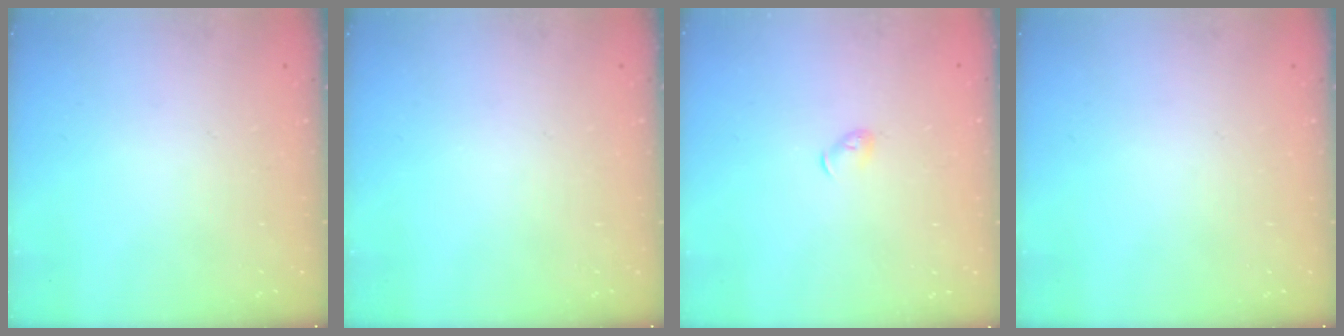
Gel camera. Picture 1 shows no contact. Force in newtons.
{"total": 0.0}
{"total": 3.5, "press": 3.5, "slide": 0.6}
{"total": 0.0}